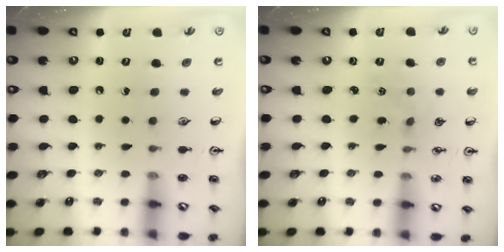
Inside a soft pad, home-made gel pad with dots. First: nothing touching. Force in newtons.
{"total": 2.7, "press": 2.7, "slide": 0.4}